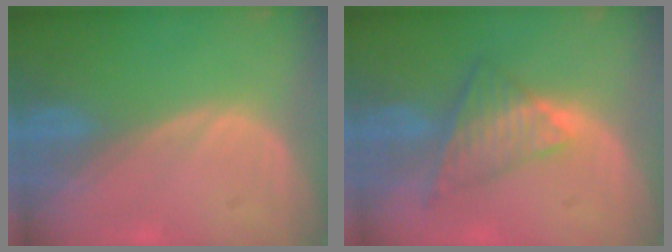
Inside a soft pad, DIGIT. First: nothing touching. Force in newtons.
{"total": 7.6, "press": 6.2, "slide": 4.3}